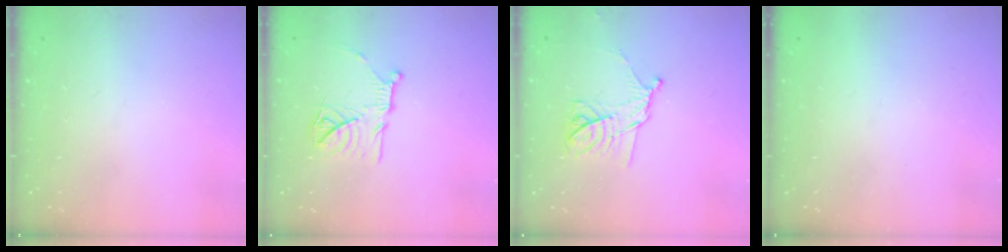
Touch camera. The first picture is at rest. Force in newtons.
{"total": 14.9, "press": 14.8, "slide": 1.4}
{"total": 11.3, "press": 11.3, "slide": 0.7}
{"total": 1.5, "press": 1.5, "slide": 0.1}